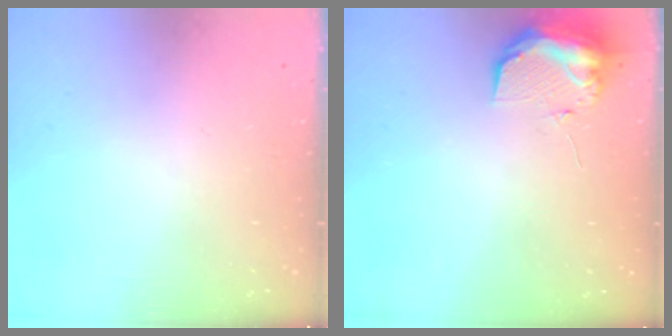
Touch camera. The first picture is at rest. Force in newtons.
{"total": 9.5, "press": 9.4, "slide": 1.0}